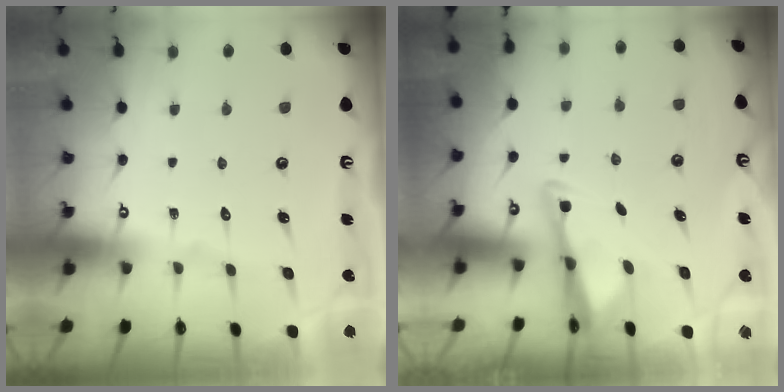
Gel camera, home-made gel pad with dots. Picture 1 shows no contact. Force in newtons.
{"total": 2.9, "press": 2.9, "slide": 0.1}